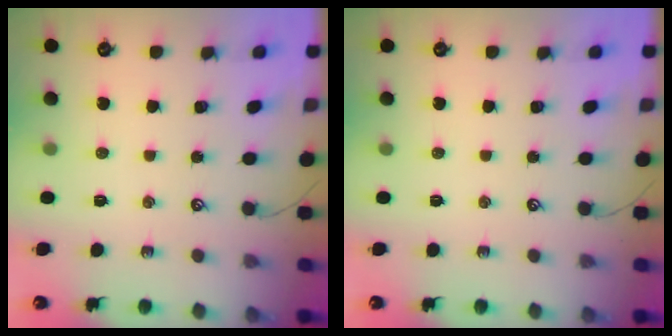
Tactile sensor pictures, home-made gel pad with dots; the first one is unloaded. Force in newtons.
{"total": 0.0}